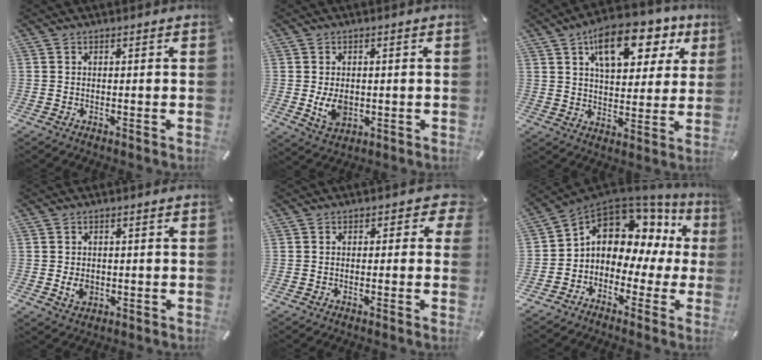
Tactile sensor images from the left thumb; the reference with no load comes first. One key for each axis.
{"total": 5.9, "fx": -0.6, "fy": 4.2, "fz": 4.0, "tx": -0.073, "ty": -0.005, "tz": -0.011}
{"total": 14.9, "fx": 7.9, "fy": 8.0, "fz": 9.7, "tx": -0.128, "ty": -0.034, "tz": 0.132}
{"total": 3.5, "fx": -0.5, "fy": 2.7, "fz": 2.1, "tx": -0.037, "ty": -0.001, "tz": -0.011}
{"total": 3.2, "fx": 0.1, "fy": 2.3, "fz": 2.2, "tx": -0.027, "ty": 0.006, "tz": -0.004}
{"total": 9.7, "fx": 3.7, "fy": 7.6, "fz": 4.7, "tx": -0.083, "ty": -0.033, "tz": 0.066}